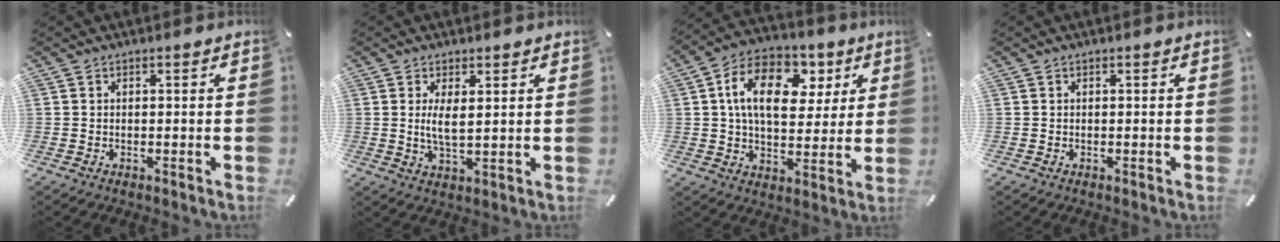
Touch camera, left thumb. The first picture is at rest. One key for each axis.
{"total": 5.2, "fx": 1.6, "fy": 1.8, "fz": 4.6, "tx": -0.084, "ty": -0.010, "tz": 0.023}
{"total": 16.4, "fx": 5.4, "fy": 10.9, "fz": 11.0, "tx": -0.179, "ty": -0.008, "tz": 0.095}
{"total": 0.0}